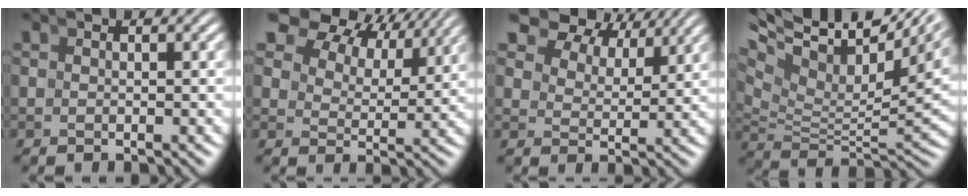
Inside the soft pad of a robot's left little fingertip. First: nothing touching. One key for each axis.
{"total": 8.3, "fx": 5.7, "fy": 4.4, "fz": 4.2, "tx": -0.082, "ty": 0.017, "tz": 0.083}
{"total": 7.1, "fx": 5.6, "fy": 3.2, "fz": 3.0, "tx": -0.051, "ty": 0.021, "tz": 0.083}
{"total": 13.4, "fx": 6.5, "fy": 7.2, "fz": 9.3, "tx": -0.147, "ty": 0.017, "tz": 0.088}